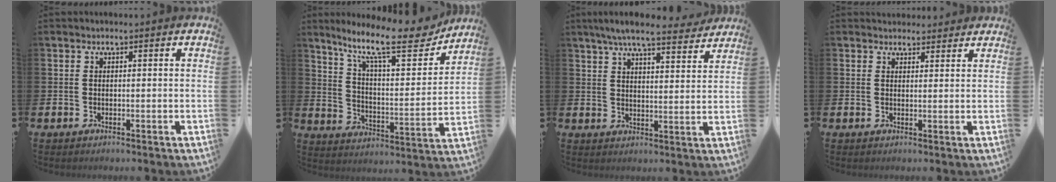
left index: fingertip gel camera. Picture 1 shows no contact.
{"total": 13.8, "force": [10.8, 3.2, 8.1], "torque": [-0.157, -0.064, 0.175]}
{"total": 7.1, "force": [6.5, 0.9, 2.7], "torque": [-0.064, -0.030, 0.114]}
{"total": 2.6, "force": [2.4, 0.9, -0.2], "torque": [0.006, -0.008, 0.044]}